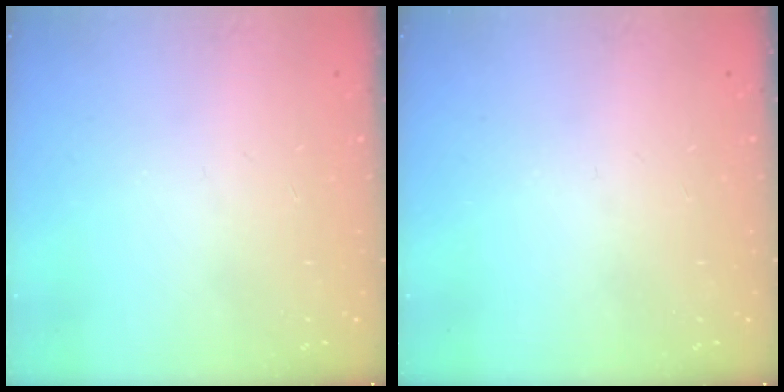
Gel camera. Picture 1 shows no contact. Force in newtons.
{"total": 0.0}